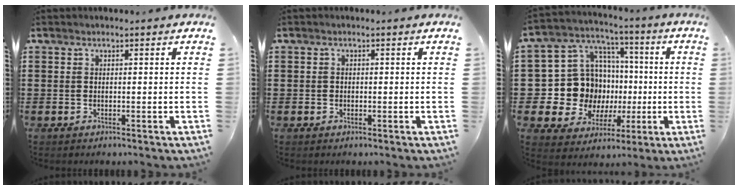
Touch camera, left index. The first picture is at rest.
{"total": 0.6, "force": [0.0, 0.6, 0.0], "torque": [-0.003, 0.004, 0.000]}
{"total": 13.0, "force": [-0.7, 12.3, 4.1], "torque": [-0.120, -0.010, 0.008]}